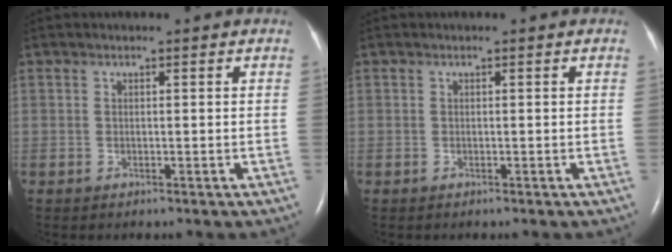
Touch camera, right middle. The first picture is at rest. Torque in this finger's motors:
{"motor_torque": [-0.14, -0.02, 0.02, -0.01]}